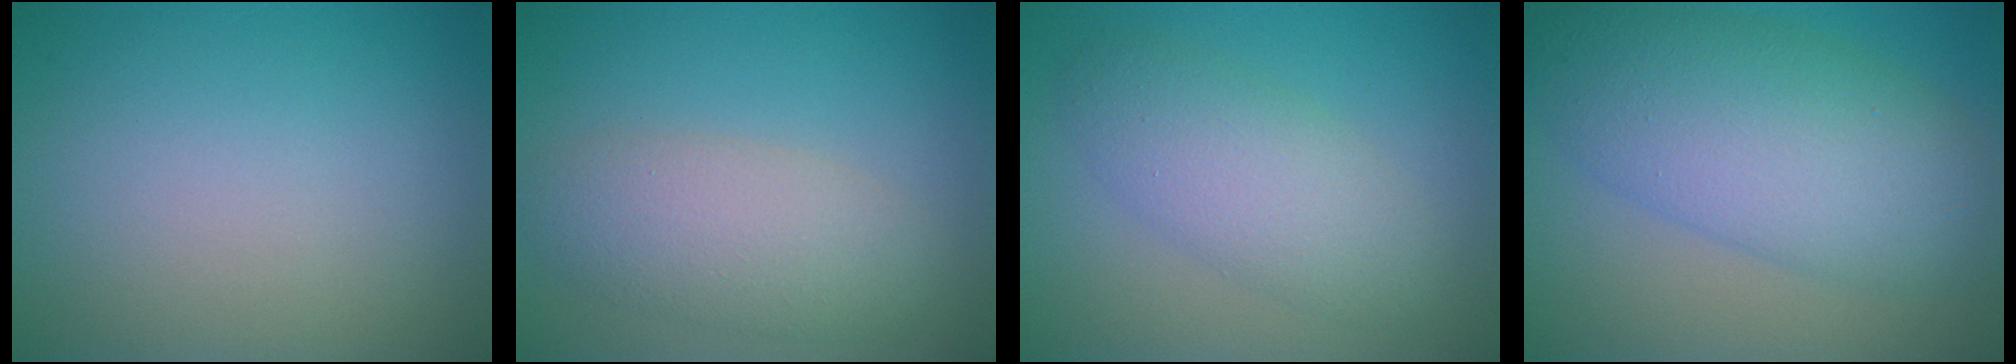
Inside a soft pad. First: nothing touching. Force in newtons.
{"total": 4.6, "press": 4.6, "slide": 0.2}
{"total": 4.4, "press": 4.4, "slide": 0.1}
{"total": 9.2, "press": 9.2, "slide": 0.1}